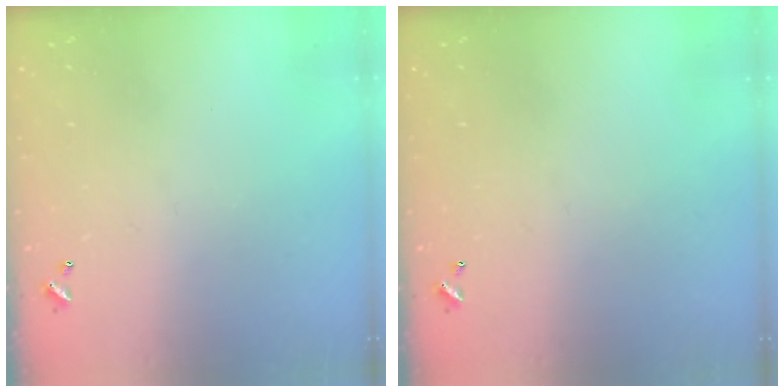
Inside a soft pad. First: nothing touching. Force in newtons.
{"total": 0.0}